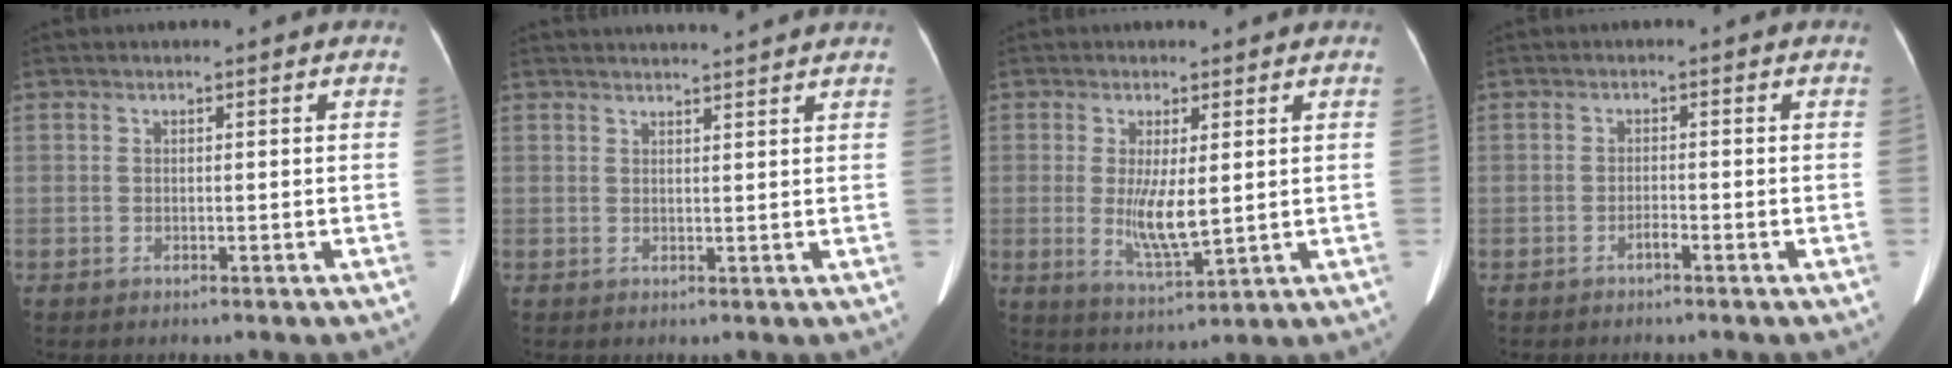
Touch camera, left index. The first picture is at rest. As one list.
[{"total": 5.8, "force": [5.5, -0.7, 1.7], "torque": [-0.021, 0.017, 0.064]}, {"total": 6.2, "force": [0.4, 1.3, 6.0], "torque": [-0.119, -0.017, 0.012]}, {"total": 1.1, "force": [-0.9, 0.0, 0.6], "torque": [-0.013, 0.002, -0.017]}]